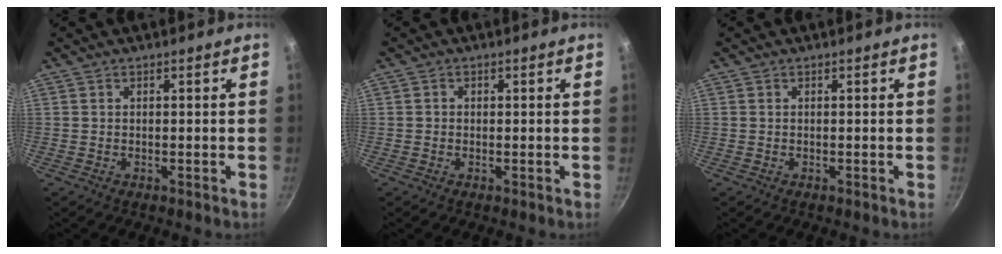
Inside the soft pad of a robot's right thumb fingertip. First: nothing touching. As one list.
[{"total": 0.7, "force": [0.0, 0.7, 0.2], "torque": [-0.001, 0.003, -0.002]}, {"total": 0.0}]